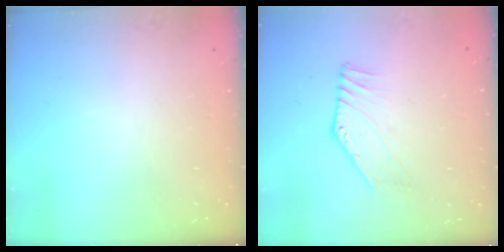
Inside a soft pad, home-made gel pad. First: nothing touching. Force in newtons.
{"total": 2.7, "press": 2.7, "slide": 0.2}